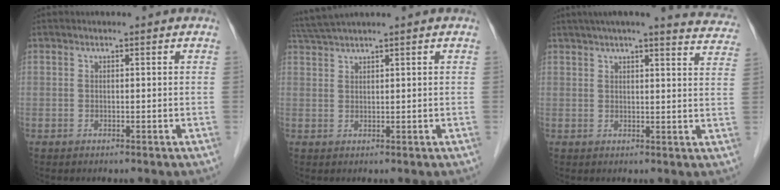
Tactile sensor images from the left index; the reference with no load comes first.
{"total": 3.4, "force": [2.9, -1.2, 1.2], "torque": [-0.032, 0.016, 0.066]}
{"total": 17.3, "force": [15.8, 1.6, 6.9], "torque": [-0.084, -0.012, 0.178]}